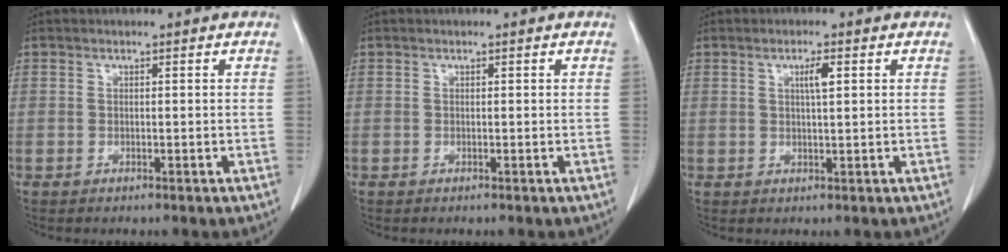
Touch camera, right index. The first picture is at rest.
{"total": 0.0}
{"total": 2.4, "force": [0.8, 0.2, 2.2], "torque": [-0.039, 0.000, 0.013]}